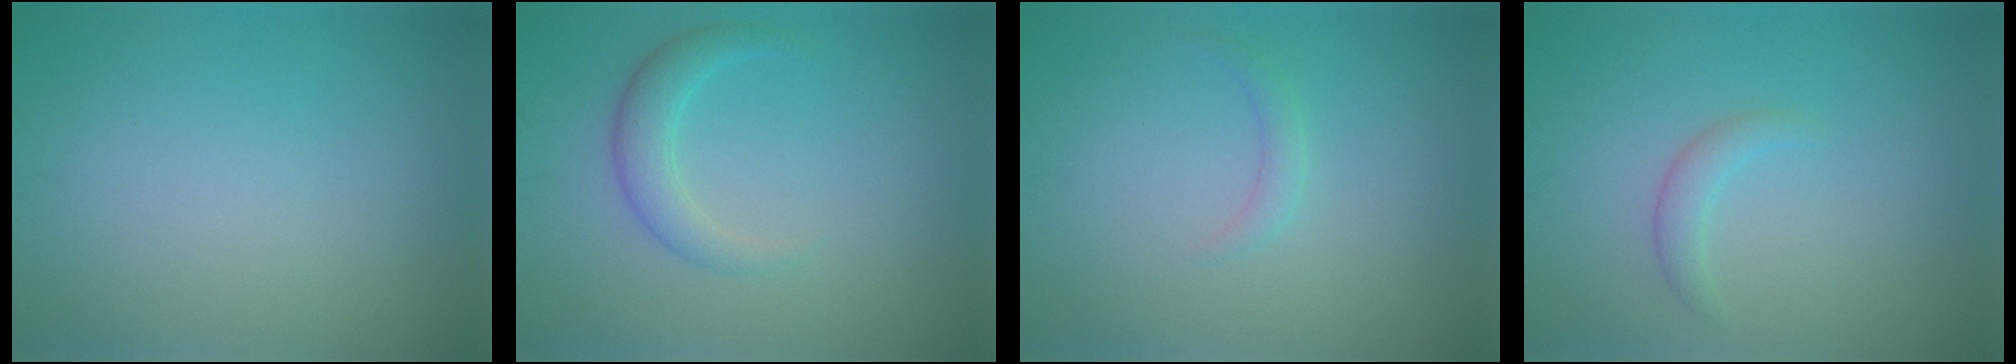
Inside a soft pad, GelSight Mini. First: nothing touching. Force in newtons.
{"total": 2.5, "press": 2.5, "slide": 0.1}
{"total": 1.1, "press": 1.1, "slide": 0.0}
{"total": 1.4, "press": 1.4, "slide": 0.2}